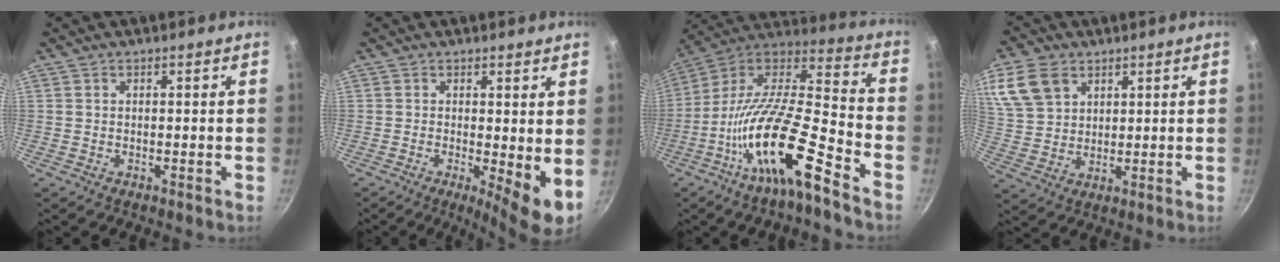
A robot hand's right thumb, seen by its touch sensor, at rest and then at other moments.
{"total": 5.6, "force": [0.0, 0.9, 5.5], "torque": [-0.073, -0.020, 0.005]}
{"total": 20.8, "force": [-10.8, 5.2, 17.0], "torque": [-0.289, 0.068, -0.214]}
{"total": 9.3, "force": [4.9, 6.4, 4.6], "torque": [-0.078, -0.013, 0.103]}